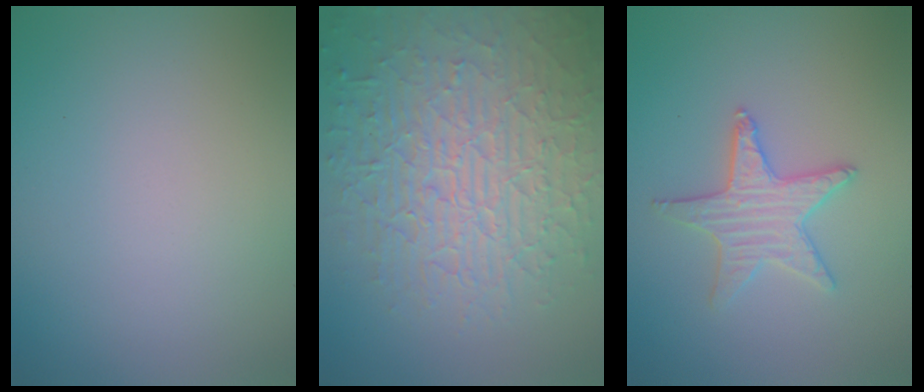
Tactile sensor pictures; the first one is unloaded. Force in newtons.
{"total": 10.0, "press": 6.7, "slide": 7.4}
{"total": 3.2, "press": 3.1, "slide": 0.6}